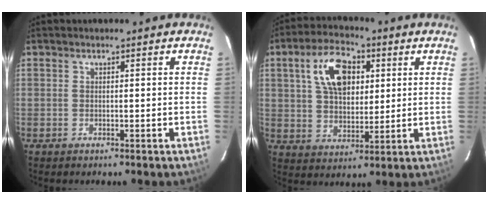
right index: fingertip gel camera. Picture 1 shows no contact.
{"total": 12.0, "force": [4.1, 7.0, 8.9], "torque": [-0.161, 0.026, 0.075]}